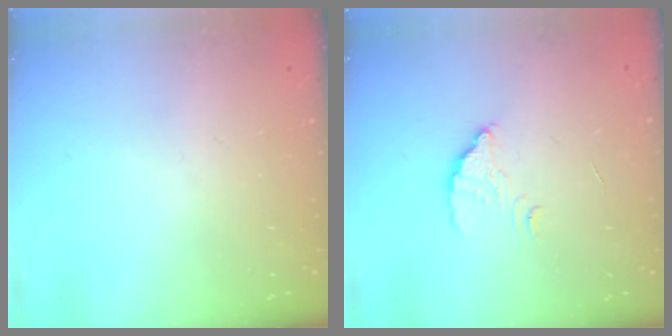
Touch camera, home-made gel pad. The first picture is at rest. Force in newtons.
{"total": 2.7, "press": 2.7, "slide": 0.2}